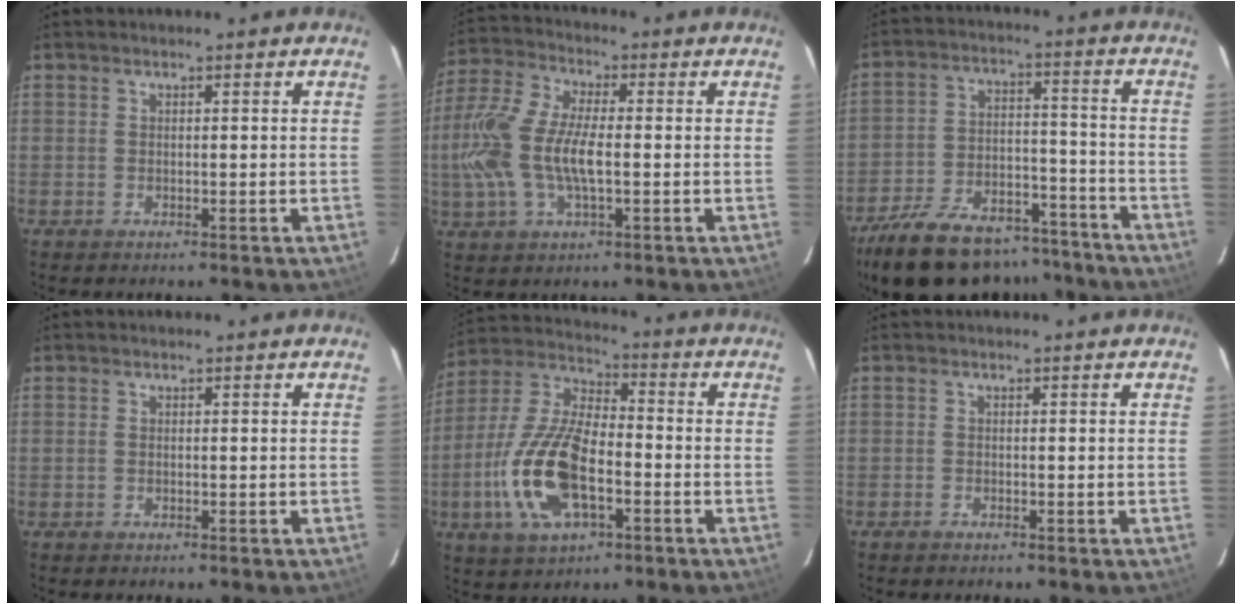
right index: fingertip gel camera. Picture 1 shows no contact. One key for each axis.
{"total": 14.1, "fx": -1.3, "fy": 6.0, "fz": 12.6, "tx": -0.278, "ty": 0.009, "tz": -0.027}
{"total": 23.3, "fx": -18.4, "fy": 9.7, "fz": 10.5, "tx": -0.214, "ty": 0.008, "tz": -0.265}
{"total": 0.0}
{"total": 16.8, "fx": -5.1, "fy": 7.5, "fz": 14.2, "tx": -0.308, "ty": -0.002, "tz": -0.095}
{"total": 0.5, "fx": -0.5, "fy": 0.2, "fz": 0.0, "tx": -0.003, "ty": -0.001, "tz": -0.011}